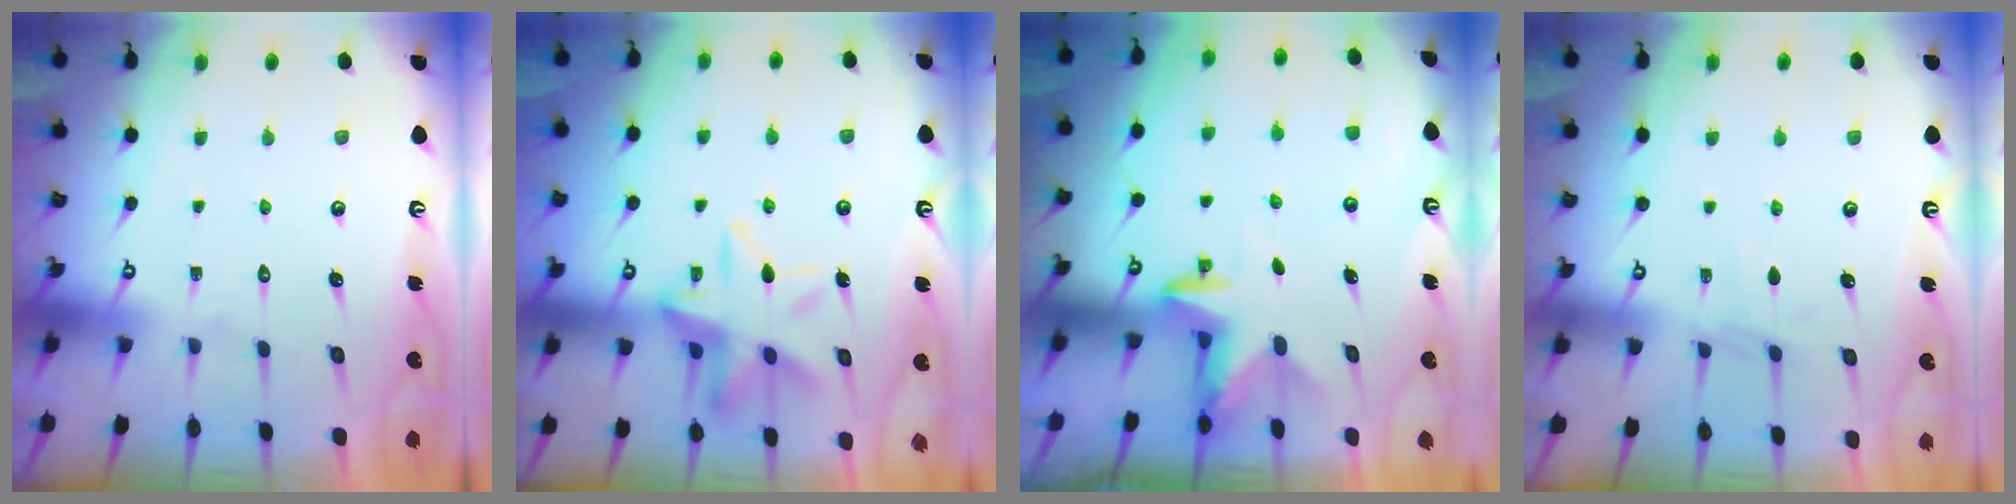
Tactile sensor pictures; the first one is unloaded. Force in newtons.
{"total": 13.4, "press": 13.4, "slide": 1.3}
{"total": 3.3, "press": 3.2, "slide": 0.8}
{"total": 3.7, "press": 3.7, "slide": 0.5}